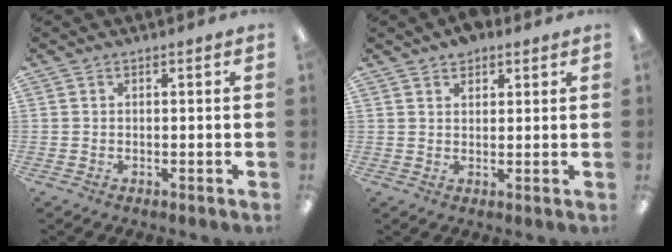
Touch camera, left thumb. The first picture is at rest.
{"total": 3.3, "force": [2.6, 1.8, 1.0], "torque": [-0.009, -0.006, 0.046]}